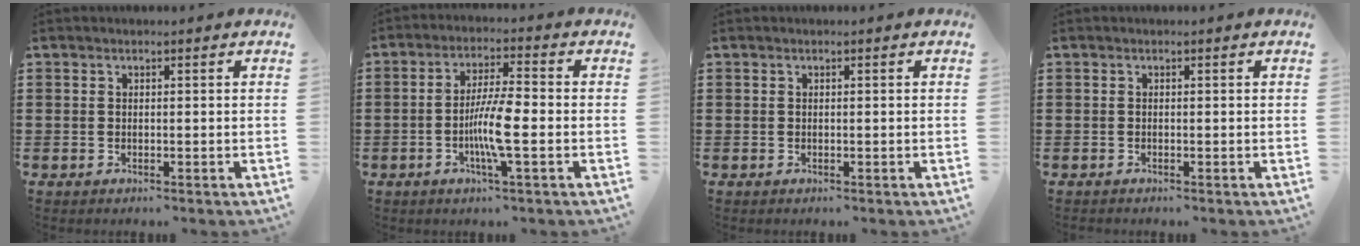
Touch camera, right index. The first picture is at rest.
{"total": 7.6, "force": [-1.9, 1.0, 7.3], "torque": [-0.143, -0.008, -0.040]}
{"total": 0.0}
{"total": 0.0}